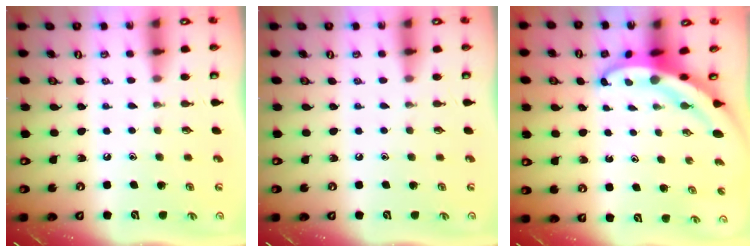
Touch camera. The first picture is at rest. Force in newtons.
{"total": 0.0}
{"total": 5.1, "press": 5.0, "slide": 0.5}